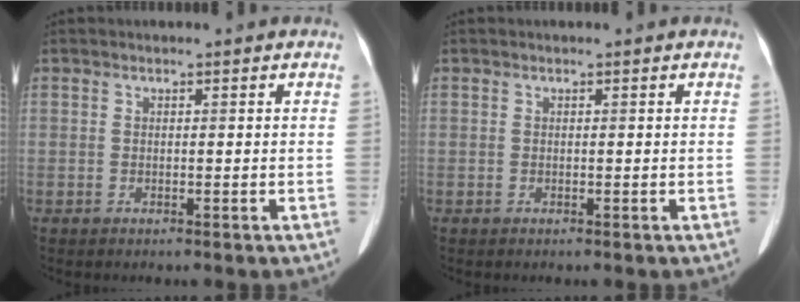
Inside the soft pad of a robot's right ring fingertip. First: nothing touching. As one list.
[{"total": 0.0}]